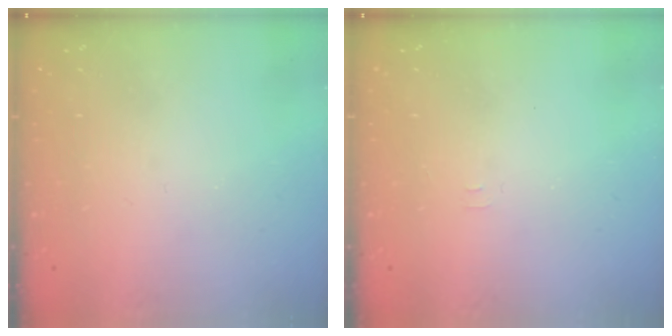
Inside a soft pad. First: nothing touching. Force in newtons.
{"total": 3.4, "press": 3.3, "slide": 0.4}